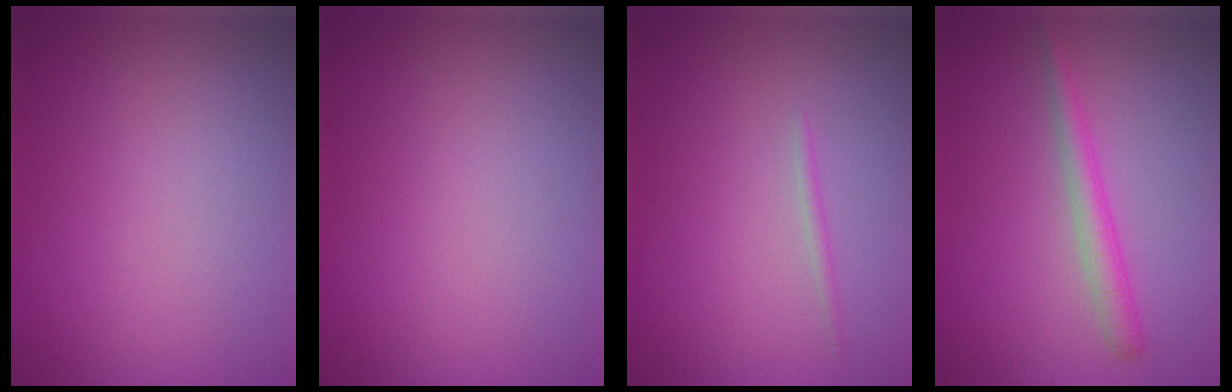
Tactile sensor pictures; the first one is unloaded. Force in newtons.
{"total": 0.0}
{"total": 0.6, "press": 0.6, "slide": 0.1}
{"total": 2.2, "press": 2.2, "slide": 0.1}